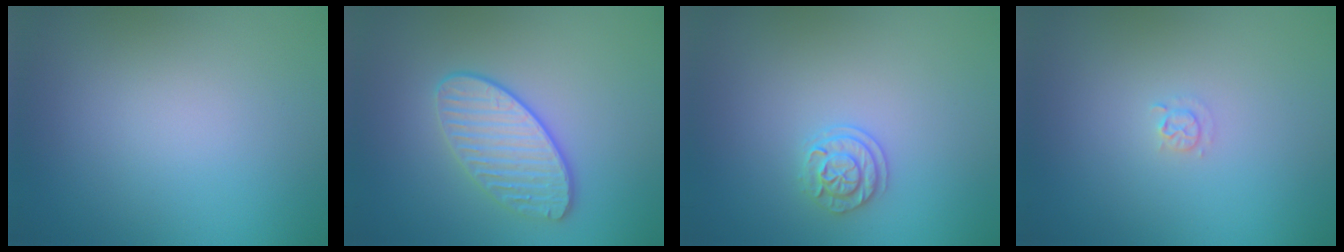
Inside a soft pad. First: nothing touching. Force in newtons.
{"total": 3.5, "press": 3.3, "slide": 1.3}
{"total": 1.9, "press": 1.7, "slide": 0.8}
{"total": 0.9, "press": 0.9, "slide": 0.1}